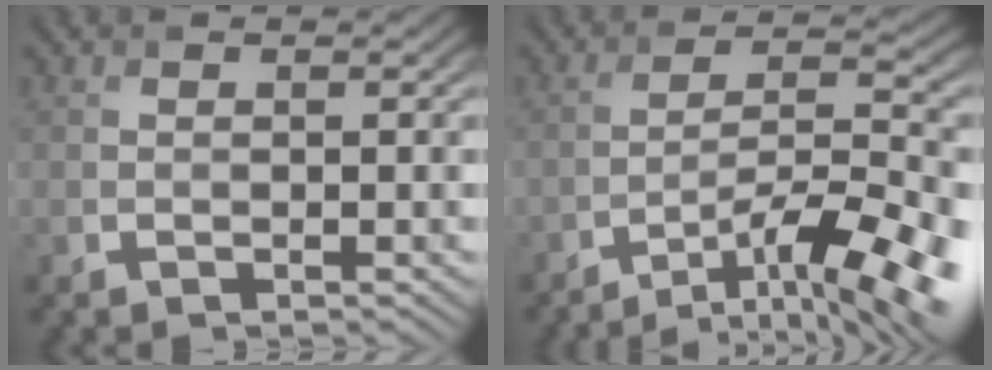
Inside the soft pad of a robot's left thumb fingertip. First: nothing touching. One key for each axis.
{"total": 12.7, "fx": -8.1, "fy": 3.0, "fz": 9.2, "tx": -0.164, "ty": 0.003, "tz": -0.126}